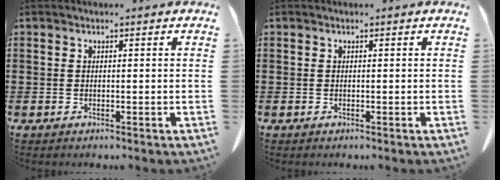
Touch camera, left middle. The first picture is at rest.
{"total": 0.0}